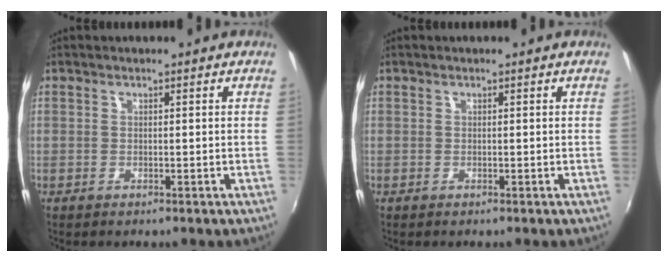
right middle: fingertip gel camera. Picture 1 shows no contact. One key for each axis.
{"total": 0.0}